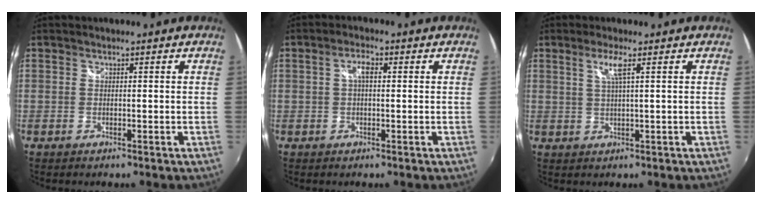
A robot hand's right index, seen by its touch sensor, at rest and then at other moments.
{"total": 2.7, "force": [0.4, 1.1, 2.4], "torque": [-0.047, 0.009, 0.005]}
{"total": 3.1, "force": [1.3, -0.4, 2.8], "torque": [-0.055, -0.003, 0.026]}